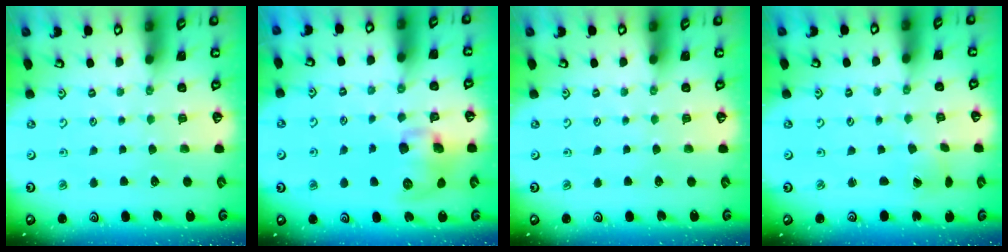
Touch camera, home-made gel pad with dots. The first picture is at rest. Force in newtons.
{"total": 11.4, "press": 11.2, "slide": 2.2}
{"total": 0.0}
{"total": 0.0}